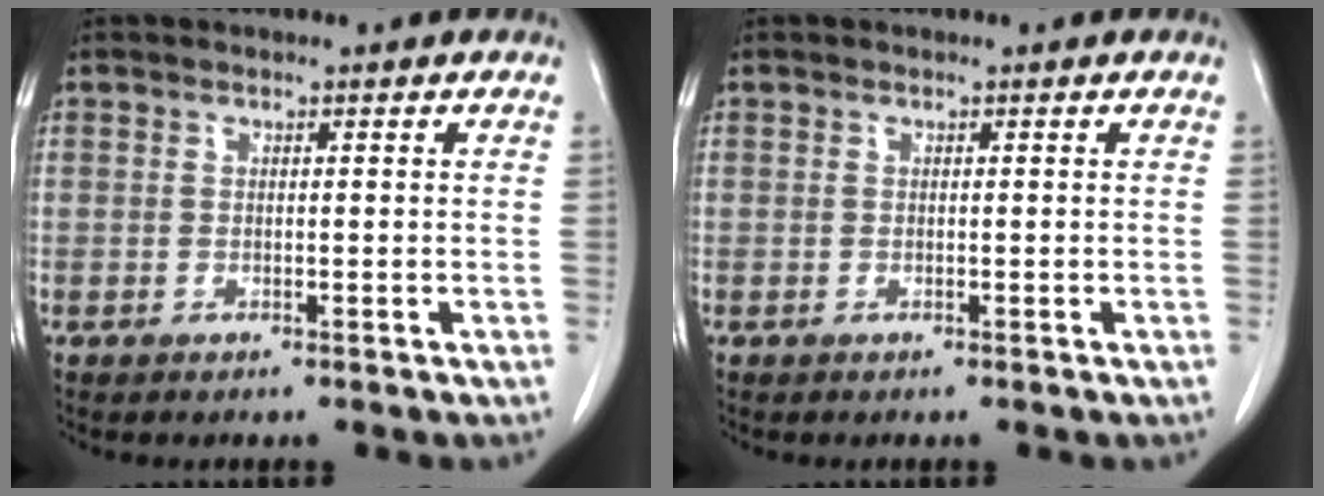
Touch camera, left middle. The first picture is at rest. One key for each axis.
{"total": 0.0}